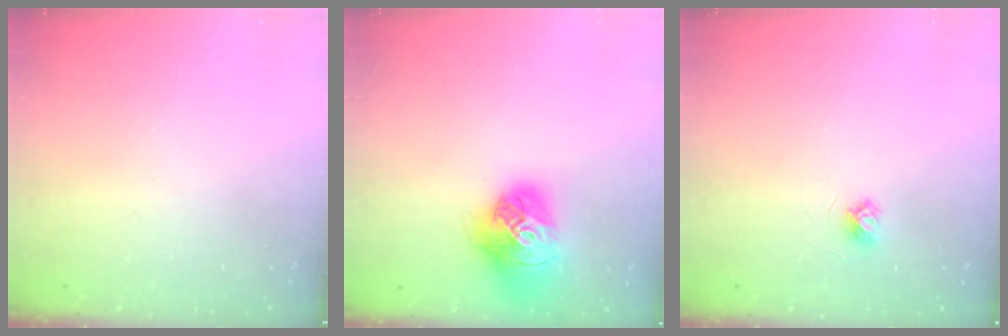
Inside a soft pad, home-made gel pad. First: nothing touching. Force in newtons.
{"total": 18.0, "press": 17.9, "slide": 1.9}
{"total": 3.8, "press": 3.7, "slide": 0.5}